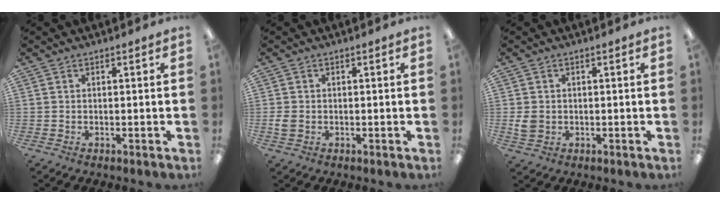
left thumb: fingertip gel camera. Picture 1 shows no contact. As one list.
[{"total": 2.3, "force": [-0.3, 1.7, 1.5], "torque": [-0.033, 0.004, -0.006]}, {"total": 3.4, "force": [0.2, 2.8, 1.9], "torque": [-0.036, 0.000, 0.002]}]